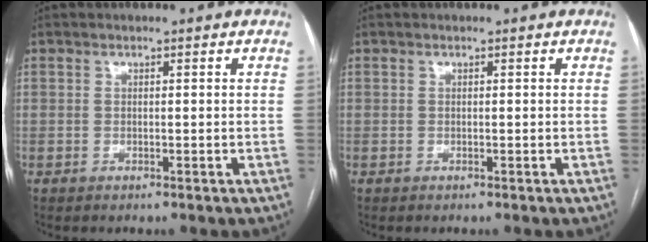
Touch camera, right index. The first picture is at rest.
{"total": 0.0}